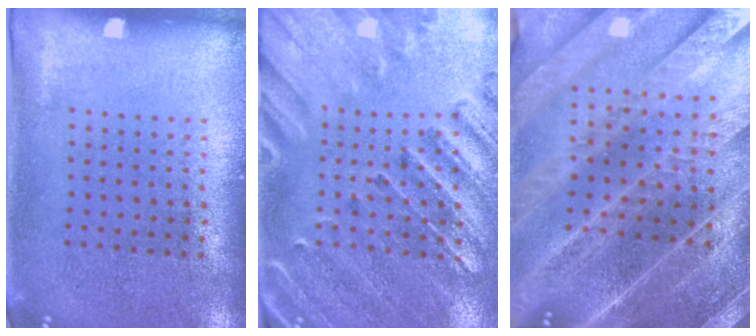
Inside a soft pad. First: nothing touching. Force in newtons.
{"total": 2.8, "press": 2.6, "slide": 0.9}
{"total": 4.4, "press": 4.0, "slide": 1.9}